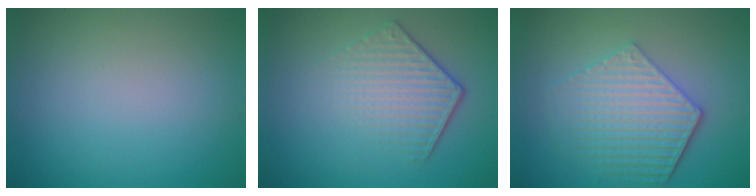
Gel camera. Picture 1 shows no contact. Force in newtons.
{"total": 4.3, "press": 3.0, "slide": 3.1}
{"total": 5.5, "press": 4.3, "slide": 3.3}